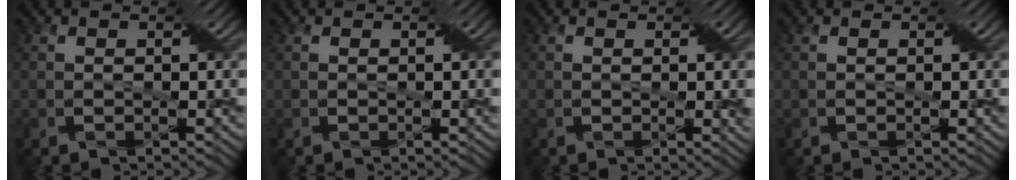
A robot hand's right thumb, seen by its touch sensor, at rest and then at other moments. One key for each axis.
{"total": 0.9, "fx": 0.1, "fy": 0.0, "fz": 0.9, "tx": -0.011, "ty": 0.001, "tz": 0.000}
{"total": 2.0, "fx": 0.1, "fy": 0.3, "fz": 2.0, "tx": -0.028, "ty": 0.001, "tz": 0.003}
{"total": 0.0}